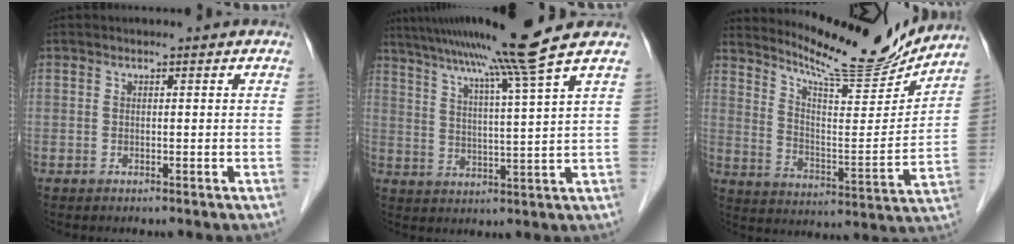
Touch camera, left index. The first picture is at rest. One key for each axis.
{"total": 12.9, "fx": 10.0, "fy": -3.5, "fz": 7.4, "tx": -0.122, "ty": -0.013, "tz": 0.153}
{"total": 15.2, "fx": 14.6, "fy": 0.8, "fz": 4.2, "tx": -0.081, "ty": -0.038, "tz": 0.221}